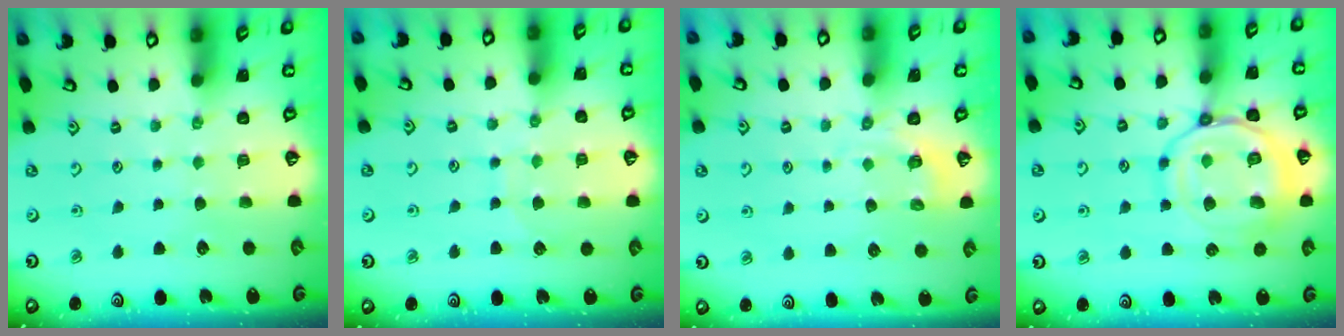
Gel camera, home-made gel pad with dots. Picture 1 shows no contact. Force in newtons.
{"total": 7.6, "press": 7.6, "slide": 0.6}
{"total": 2.3, "press": 1.4, "slide": 1.8}
{"total": 16.4, "press": 16.3, "slide": 1.6}